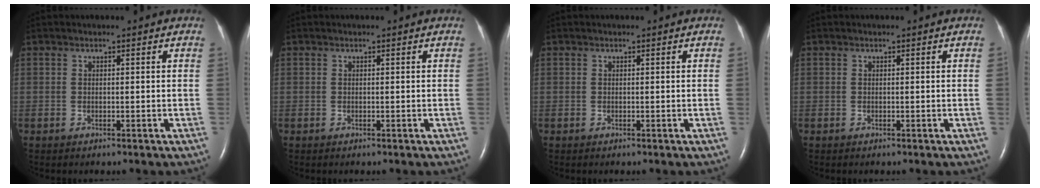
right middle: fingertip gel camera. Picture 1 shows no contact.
{"total": 0.0}
{"total": 0.0}
{"total": 0.0}